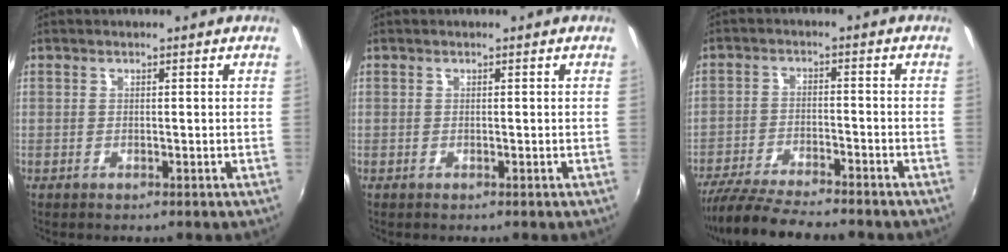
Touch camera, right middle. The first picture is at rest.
{"total": 0.0}
{"total": 13.8, "force": [-12.1, 1.8, 6.4], "torque": [-0.141, -0.022, -0.201]}